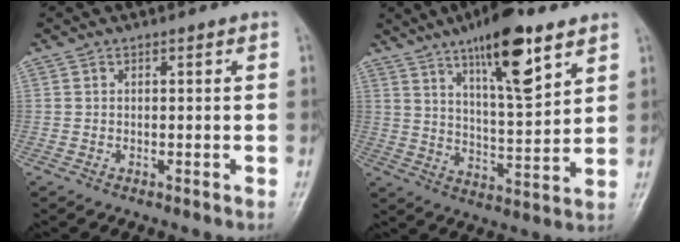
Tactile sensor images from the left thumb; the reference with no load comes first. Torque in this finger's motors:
{"motor_torque": [2.45, 1.33, 1.62, -1.15, 0.43]}